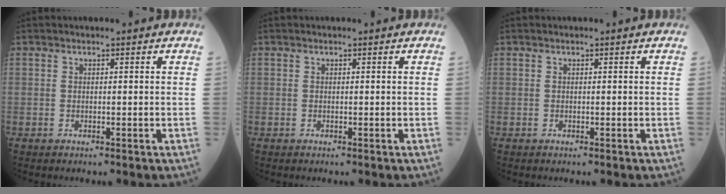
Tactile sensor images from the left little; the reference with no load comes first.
{"total": 0.0}
{"total": 0.0}